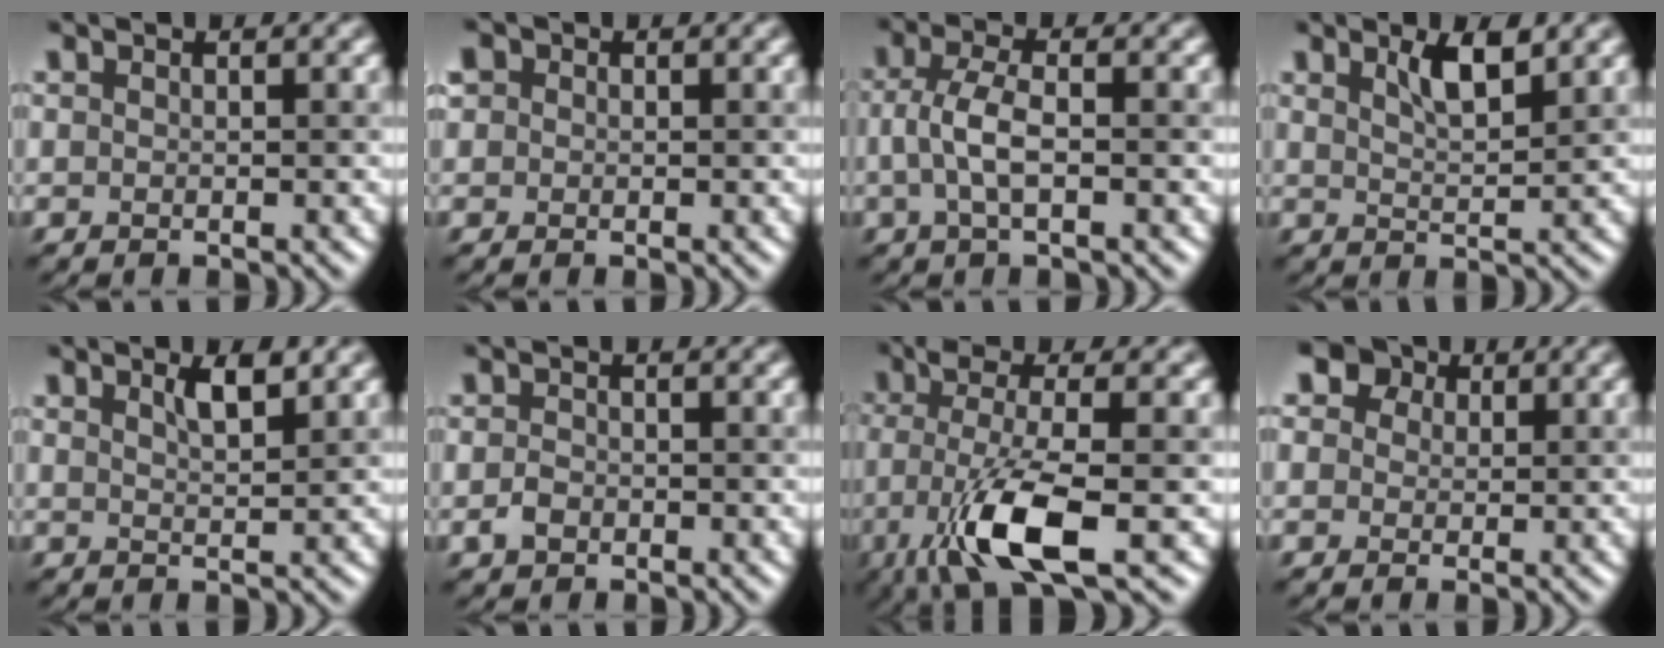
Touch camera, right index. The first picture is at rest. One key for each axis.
{"total": 2.1, "fx": 0.7, "fy": 1.8, "fz": 0.8, "tx": -0.021, "ty": 0.014, "tz": -0.003}
{"total": 3.3, "fx": -0.4, "fy": 1.0, "fz": 3.1, "tx": -0.064, "ty": 0.005, "tz": -0.009}
{"total": 2.9, "fx": 1.8, "fy": 0.7, "fz": 2.2, "tx": -0.035, "ty": 0.001, "tz": 0.033}
{"total": 2.2, "fx": 1.5, "fy": 0.4, "fz": 1.6, "tx": -0.023, "ty": 0.002, "tz": 0.025}
{"total": 1.5, "fx": -0.4, "fy": 1.2, "fz": 0.8, "tx": -0.015, "ty": -0.001, "tz": -0.013}
{"total": 8.5, "fx": -3.2, "fy": 2.2, "fz": 7.5, "tx": -0.153, "ty": -0.002, "tz": -0.066}
{"total": 6.7, "fx": 3.4, "fy": 5.0, "fz": 2.9, "tx": -0.058, "ty": 0.029, "tz": 0.026}